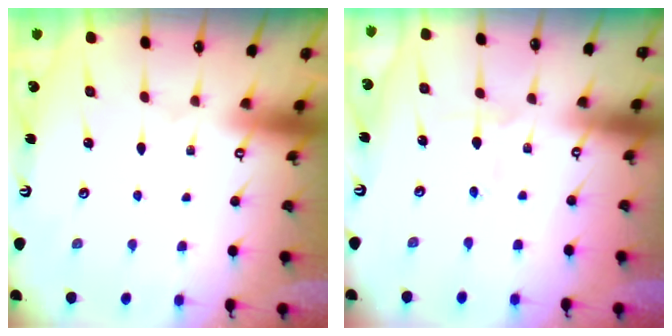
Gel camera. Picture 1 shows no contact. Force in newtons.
{"total": 2.3, "press": 2.0, "slide": 1.0}